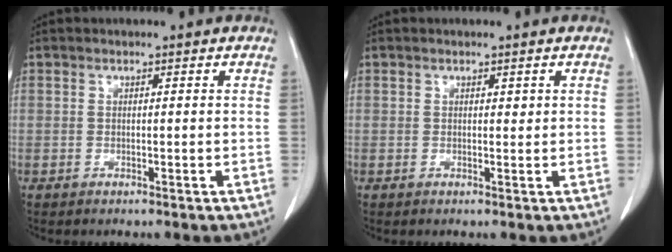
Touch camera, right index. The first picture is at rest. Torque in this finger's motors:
{"motor_torque": [-0.07, 0.12, 0.00, -0.01]}